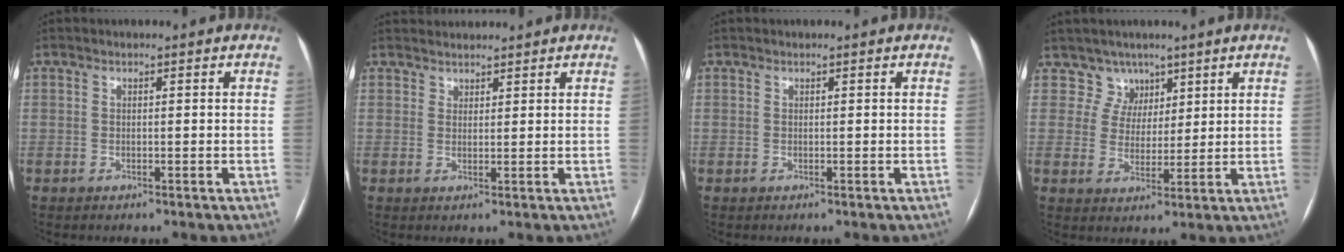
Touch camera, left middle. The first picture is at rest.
{"total": 3.2, "force": [3.0, 1.0, 0.0], "torque": [0.007, 0.023, 0.050]}
{"total": 0.0}
{"total": 4.6, "force": [3.2, 3.3, -0.6], "torque": [0.021, -0.004, 0.056]}